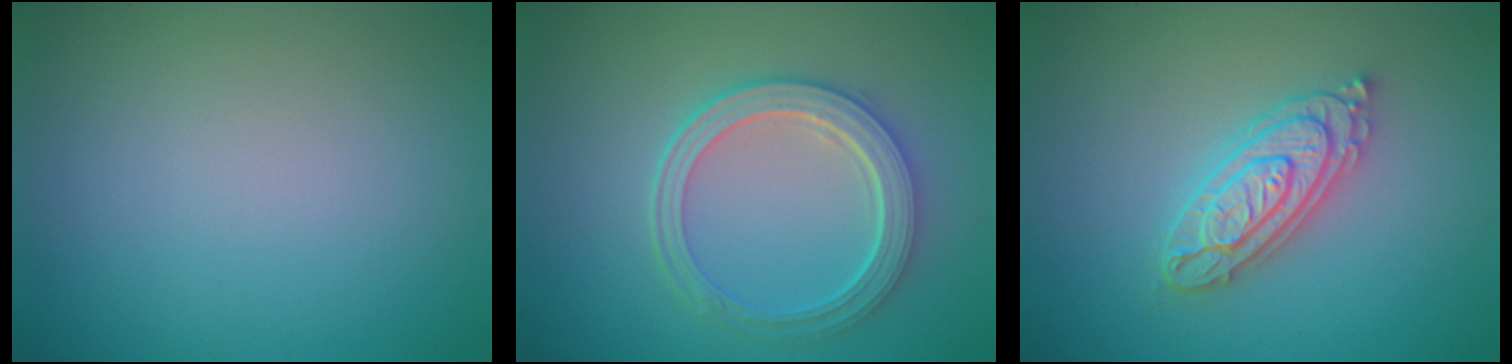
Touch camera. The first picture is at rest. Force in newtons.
{"total": 4.7, "press": 3.9, "slide": 2.7}
{"total": 4.3, "press": 4.2, "slide": 0.8}